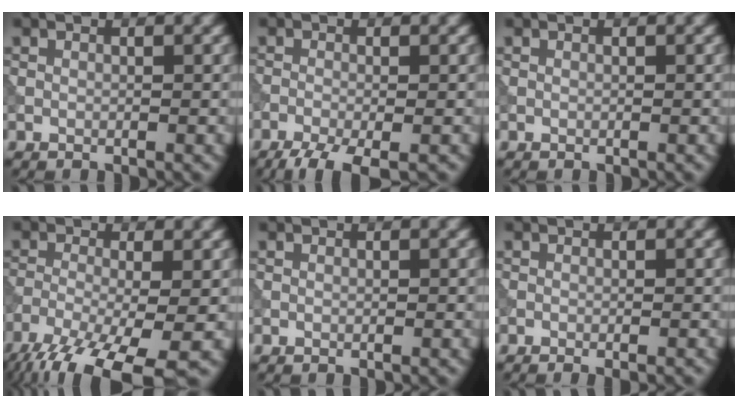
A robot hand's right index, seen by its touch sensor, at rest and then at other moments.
{"total": 4.6, "force": [-3.3, 1.0, 3.0], "torque": [-0.053, -0.011, -0.066]}
{"total": 0.0}
{"total": 11.2, "force": [-6.9, 3.2, 8.2], "torque": [-0.163, -0.027, -0.118]}
{"total": 0.0}
{"total": 1.4, "force": [-0.9, 0.4, 1.1], "torque": [-0.003, -0.004, -0.011]}